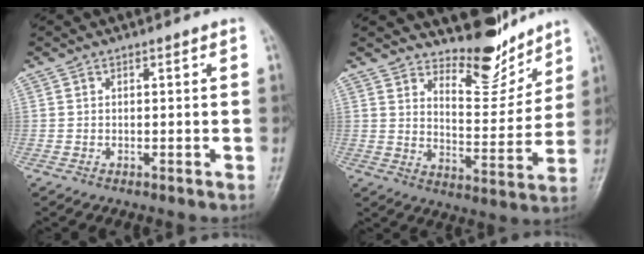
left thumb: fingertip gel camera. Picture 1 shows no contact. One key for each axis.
{"total": 10.3, "fx": 9.2, "fy": 3.5, "fz": 3.1, "tx": -0.009, "ty": -0.076, "tz": 0.153}